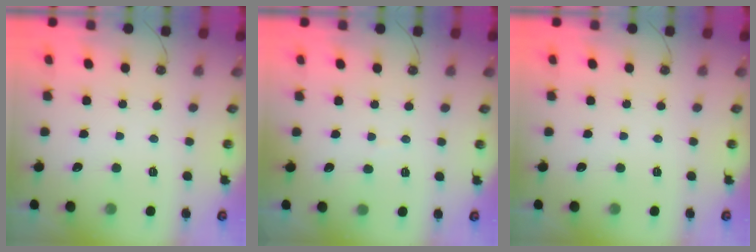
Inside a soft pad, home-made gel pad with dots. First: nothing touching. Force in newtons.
{"total": 2.6, "press": 2.6, "slide": 0.2}
{"total": 0.0}